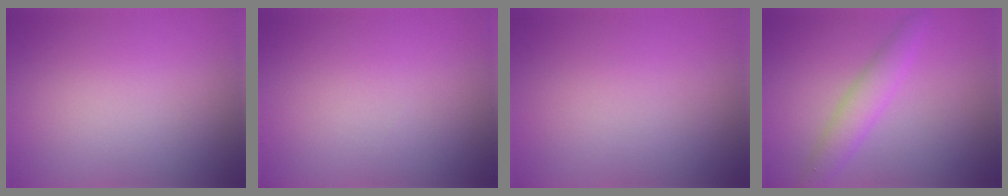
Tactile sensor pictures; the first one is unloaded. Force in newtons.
{"total": 0.0}
{"total": 0.0}
{"total": 2.9, "press": 2.9, "slide": 0.0}